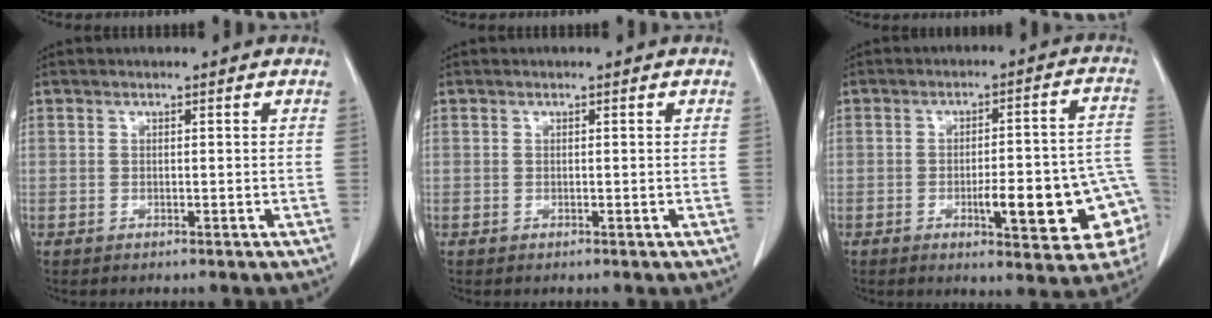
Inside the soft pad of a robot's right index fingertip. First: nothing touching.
{"total": 0.0}
{"total": 15.8, "force": [-4.9, 3.4, 14.6], "torque": [-0.113, 0.034, -0.047]}